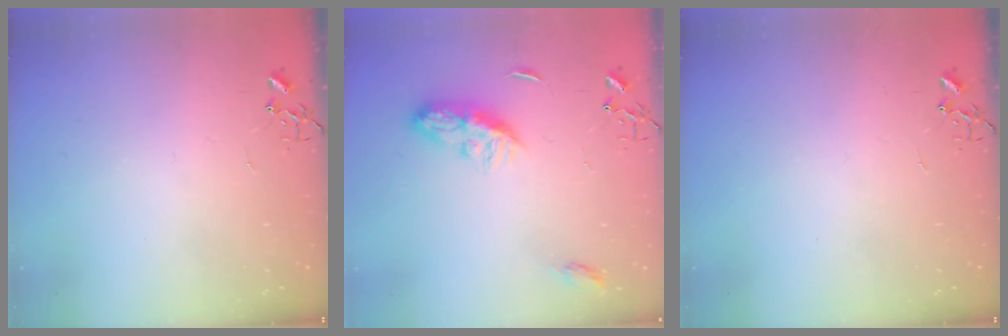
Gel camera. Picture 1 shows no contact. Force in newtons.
{"total": 8.8, "press": 8.8, "slide": 0.0}
{"total": 0.0}